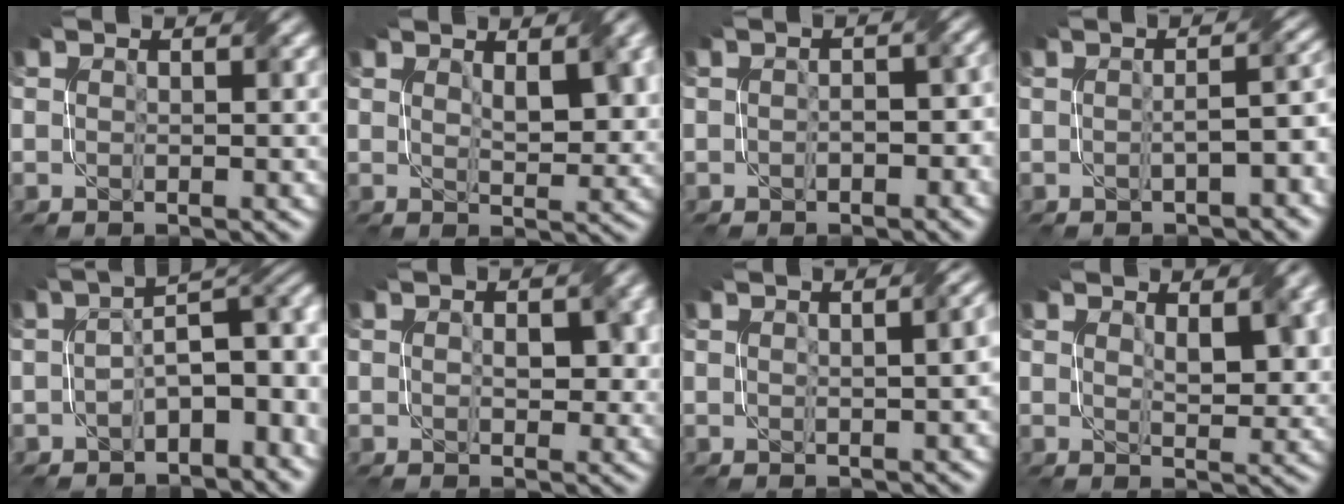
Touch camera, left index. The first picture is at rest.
{"total": 3.4, "force": [1.6, 1.2, 2.7], "torque": [-0.045, 0.002, 0.039]}
{"total": 2.9, "force": [-0.9, 1.9, 2.0], "torque": [-0.011, 0.002, -0.002]}
{"total": 3.7, "force": [-1.3, 1.2, 3.2], "torque": [-0.037, 0.013, -0.018]}
{"total": 6.8, "force": [-1.1, 3.7, 5.7], "torque": [-0.068, 0.013, -0.016]}
{"total": 2.6, "force": [0.4, 1.6, 2.0], "torque": [-0.027, 0.001, 0.014]}
{"total": 4.3, "force": [0.6, 2.3, 3.6], "torque": [-0.009, 0.021, 0.013]}
{"total": 3.1, "force": [1.6, 1.1, 2.5], "torque": [-0.040, 0.001, 0.038]}